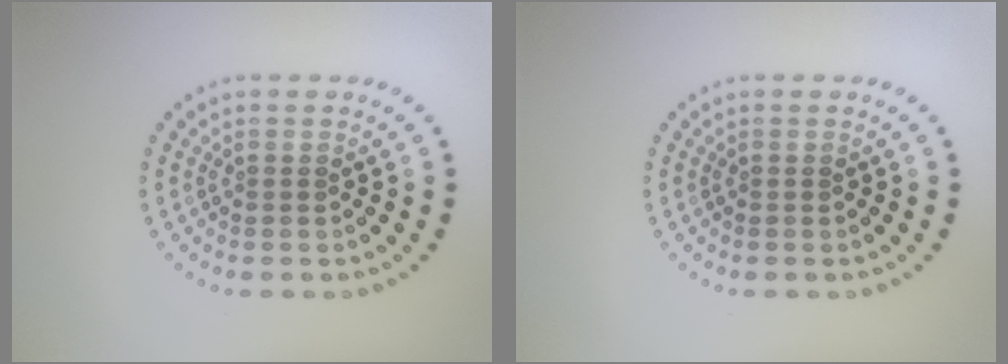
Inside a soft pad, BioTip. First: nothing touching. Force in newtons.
{"total": 0.0}